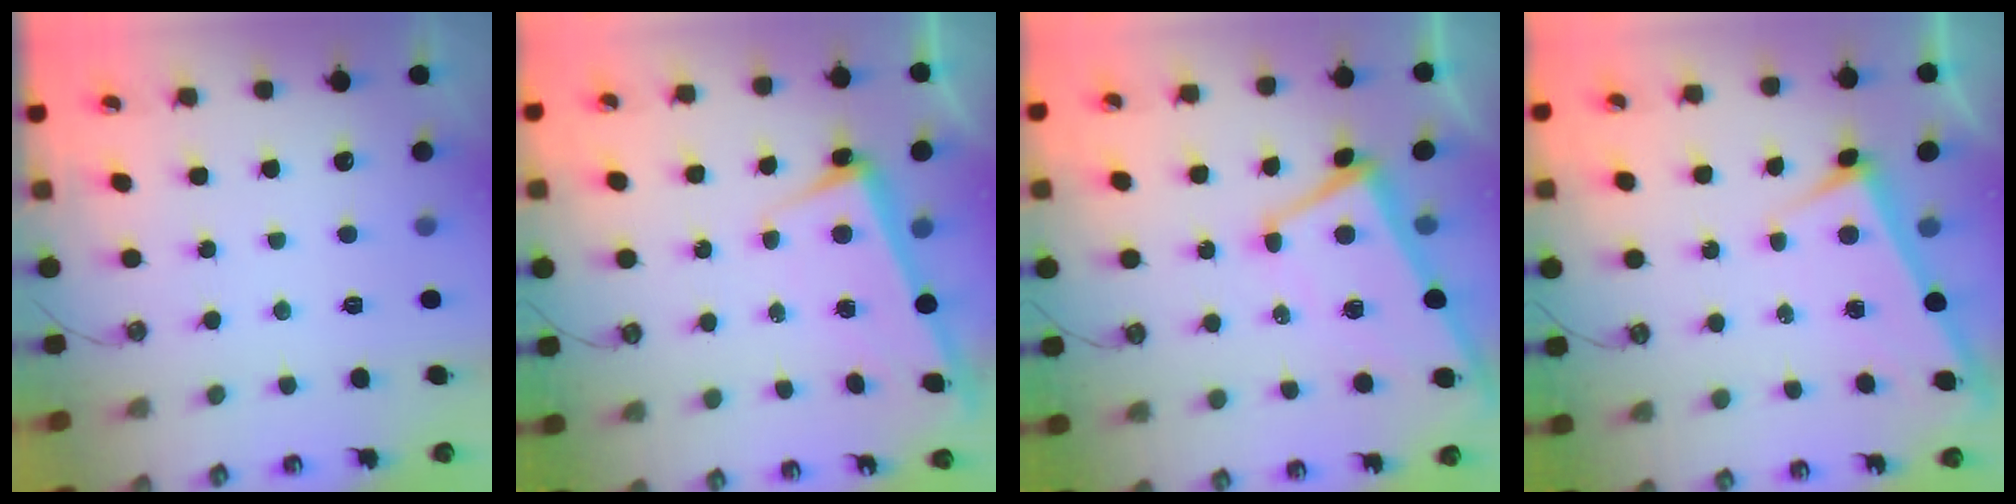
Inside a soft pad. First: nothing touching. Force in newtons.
{"total": 2.6, "press": 2.3, "slide": 1.1}
{"total": 1.0, "press": 0.6, "slide": 0.8}
{"total": 2.9, "press": 2.9, "slide": 0.1}